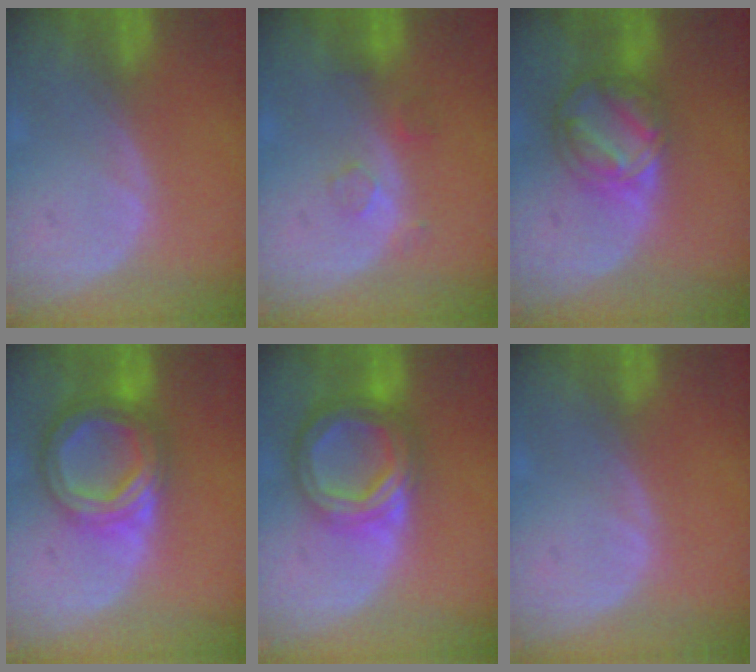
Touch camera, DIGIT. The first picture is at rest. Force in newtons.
{"total": 2.1, "press": 2.1, "slide": 0.2}
{"total": 8.1, "press": 7.0, "slide": 4.1}
{"total": 8.6, "press": 8.6, "slide": 0.7}
{"total": 8.5, "press": 8.5, "slide": 0.7}
{"total": 0.0}